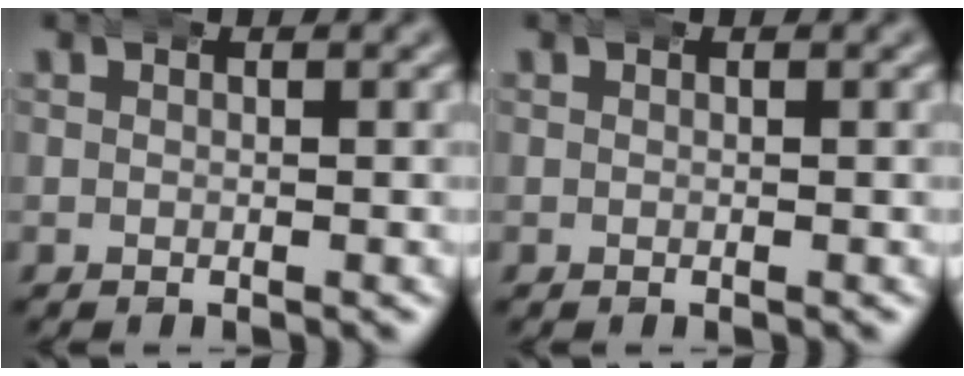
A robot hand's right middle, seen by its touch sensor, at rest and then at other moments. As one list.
[{"total": 0.0}]